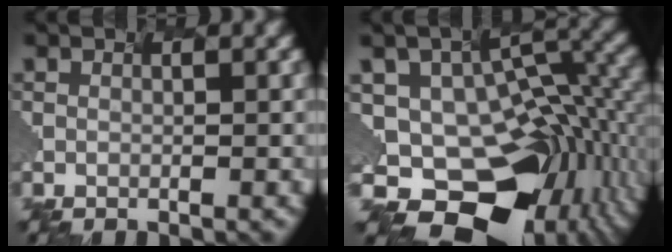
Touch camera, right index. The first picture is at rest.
{"total": 13.7, "force": [-5.3, 9.0, 8.9], "torque": [-0.161, -0.032, -0.049]}